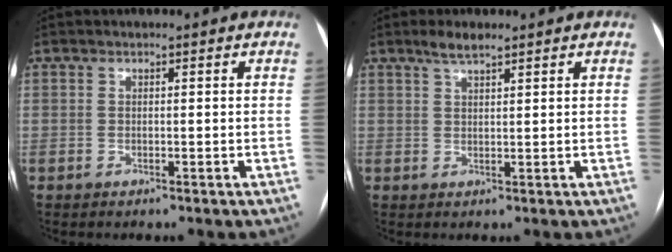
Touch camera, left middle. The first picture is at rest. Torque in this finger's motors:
{"motor_torque": [0.46, -0.43, 0.04, 0.01]}